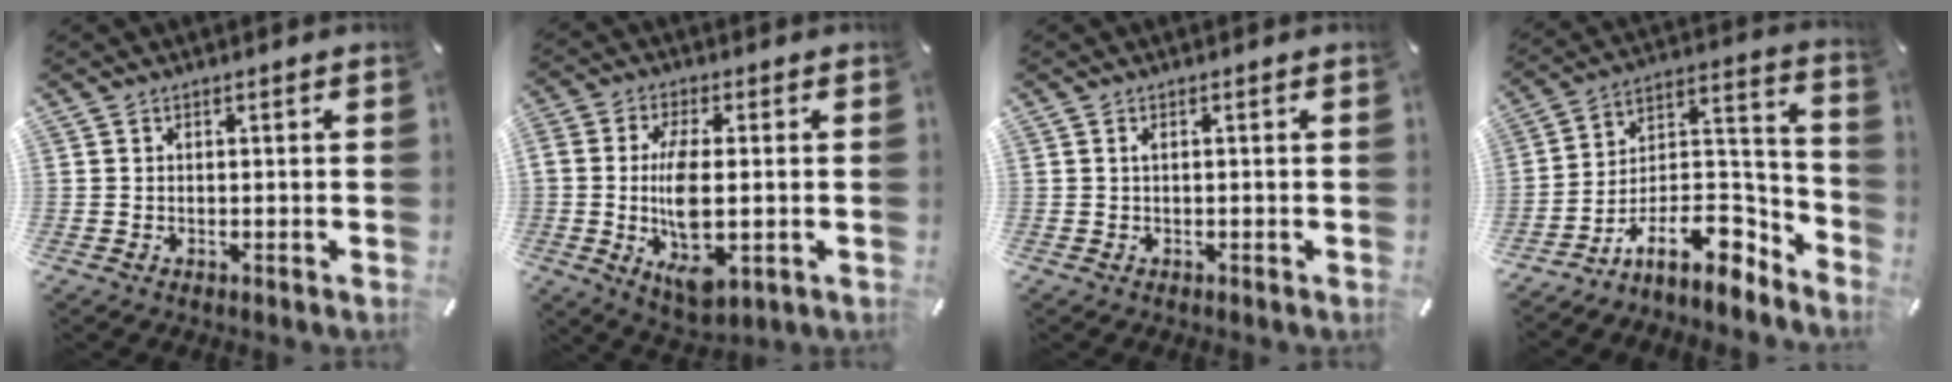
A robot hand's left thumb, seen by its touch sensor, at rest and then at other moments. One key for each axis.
{"total": 12.3, "fx": -0.8, "fy": 5.8, "fz": 10.8, "tx": -0.197, "ty": -0.017, "tz": -0.009}
{"total": 0.9, "fx": 0.0, "fy": 0.2, "fz": 0.9, "tx": -0.018, "ty": -0.001, "tz": 0.000}
{"total": 13.9, "fx": -8.3, "fy": 7.9, "fz": 7.9, "tx": -0.103, "ty": 0.016, "tz": -0.136}